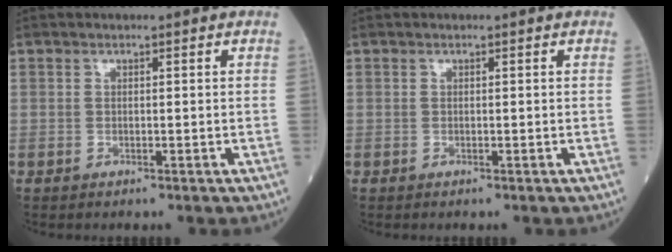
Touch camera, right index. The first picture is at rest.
{"total": 0.0}